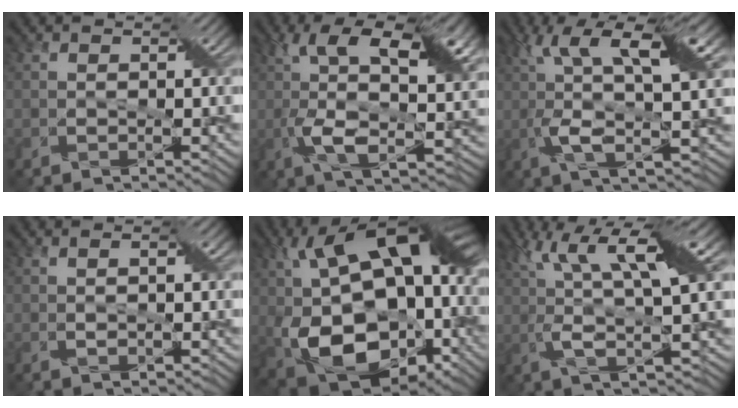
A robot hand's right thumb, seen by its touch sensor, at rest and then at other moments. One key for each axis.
{"total": 13.1, "fx": 2.7, "fy": 5.3, "fz": 11.7, "tx": -0.214, "ty": -0.005, "tz": 0.042}
{"total": 10.7, "fx": 2.3, "fy": 2.9, "fz": 10.0, "tx": -0.193, "ty": 0.009, "tz": 0.040}
{"total": 1.5, "fx": 0.5, "fy": 0.3, "fz": 1.3, "tx": -0.028, "ty": 0.004, "tz": 0.011}
{"total": 20.3, "fx": -0.9, "fy": 13.1, "fz": 15.5, "tx": -0.293, "ty": -0.011, "tz": -0.001}
{"total": 10.2, "fx": 3.4, "fy": 2.2, "fz": 9.4, "tx": -0.184, "ty": 0.013, "tz": 0.064}